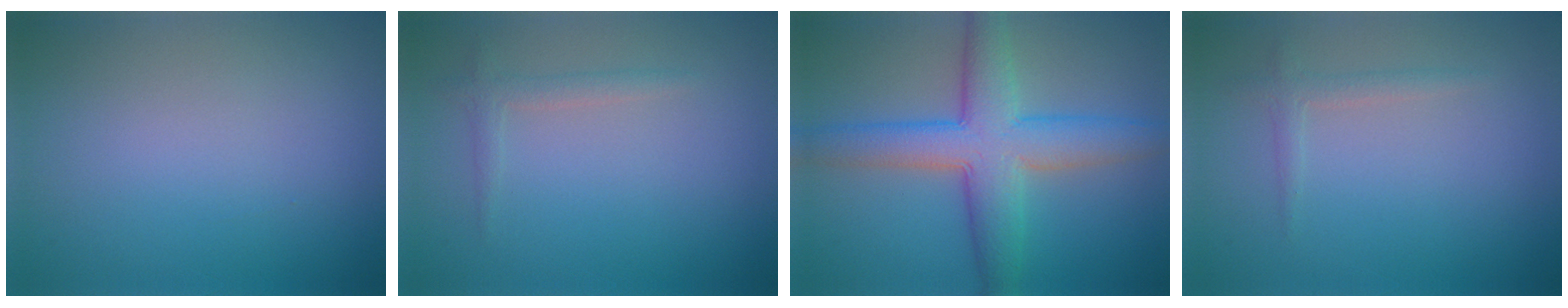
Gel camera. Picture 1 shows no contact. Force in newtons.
{"total": 1.4, "press": 1.4, "slide": 0.1}
{"total": 7.5, "press": 7.4, "slide": 0.3}
{"total": 1.3, "press": 1.3, "slide": 0.0}